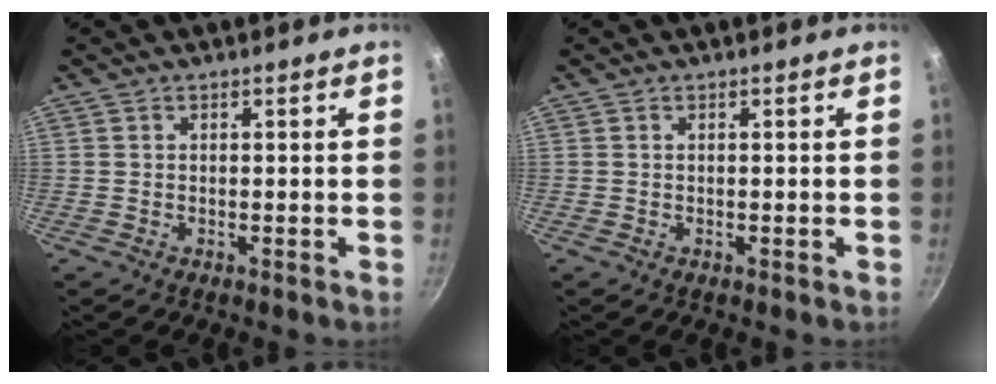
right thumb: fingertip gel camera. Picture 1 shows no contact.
{"total": 0.0}